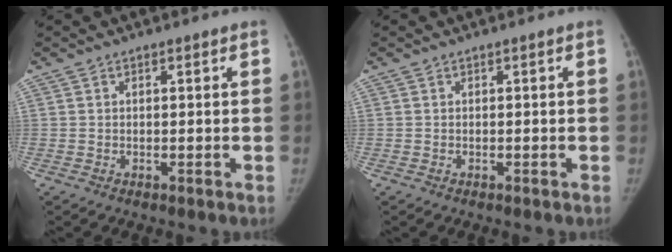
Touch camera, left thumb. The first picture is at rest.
{"total": 0.0}